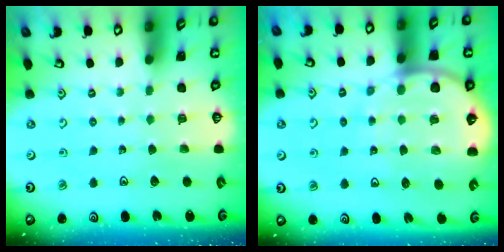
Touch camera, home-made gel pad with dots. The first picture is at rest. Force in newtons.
{"total": 8.9, "press": 8.8, "slide": 1.3}